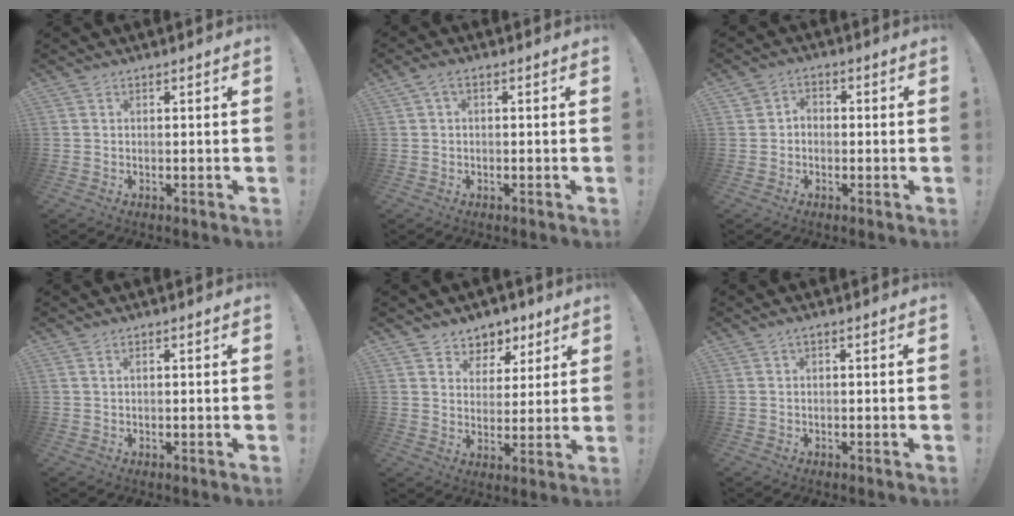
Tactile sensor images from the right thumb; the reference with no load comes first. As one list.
[{"total": 2.2, "force": [0.5, 1.2, 1.8], "torque": [-0.038, 0.004, 0.011]}, {"total": 3.3, "force": [-1.5, 2.7, 1.3], "torque": [-0.027, 0.016, -0.027]}, {"total": 0.5, "force": [0.1, 0.0, 0.5], "torque": [-0.019, 0.004, 0.002]}, {"total": 6.9, "force": [4.1, 5.5, 0.6], "torque": [-0.002, -0.032, 0.084]}, {"total": 0.8, "force": [0.1, 0.0, 0.8], "torque": [-0.018, 0.001, 0.002]}]